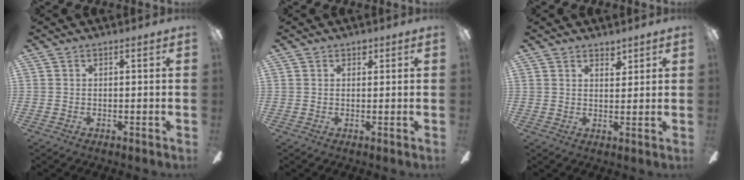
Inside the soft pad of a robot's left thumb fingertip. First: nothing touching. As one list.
[{"total": 1.6, "force": [1.0, 1.0, 0.7], "torque": [0.001, -0.003, 0.015]}, {"total": 3.4, "force": [2.8, 1.4, 1.3], "torque": [-0.005, -0.015, 0.046]}]